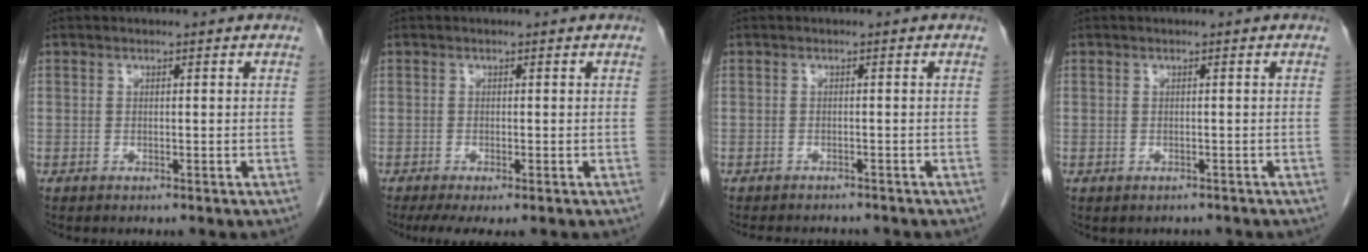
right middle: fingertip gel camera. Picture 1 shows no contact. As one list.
[{"total": 4.6, "force": [-3.3, 1.0, 3.0], "torque": [-0.046, -0.013, -0.049]}, {"total": 5.4, "force": [-5.0, 1.5, 1.5], "torque": [-0.014, -0.004, -0.067]}, {"total": 1.1, "force": [-0.9, 0.6, 0.1], "torque": [-0.005, 0.000, -0.012]}]